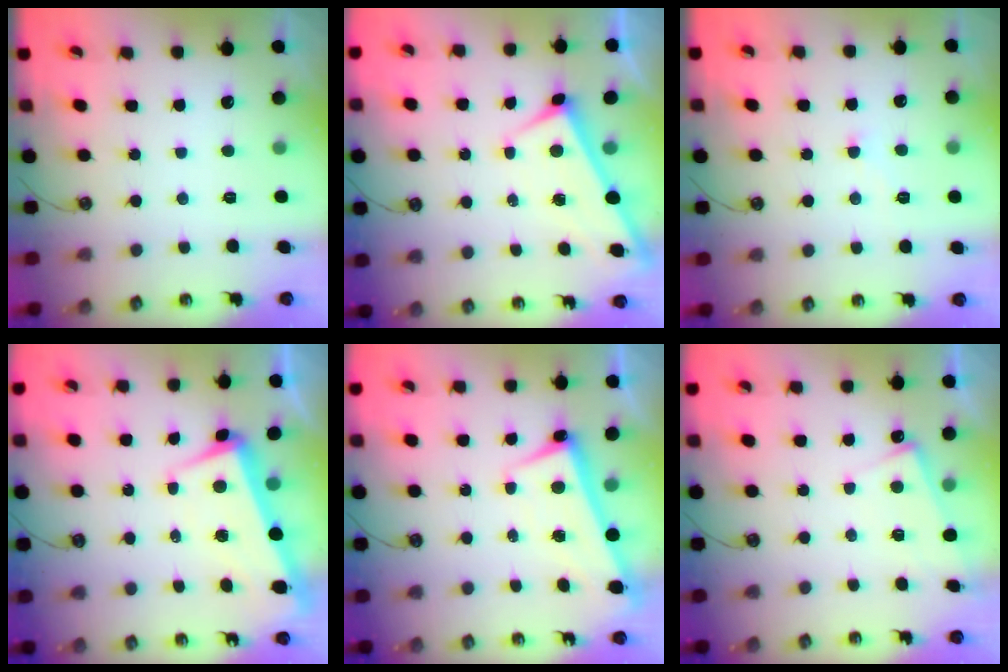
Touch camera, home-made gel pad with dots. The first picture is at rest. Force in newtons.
{"total": 1.8, "press": 1.8, "slide": 0.1}
{"total": 0.5, "press": 0.2, "slide": 0.5}
{"total": 2.1, "press": 0.5, "slide": 2.1}
{"total": 2.4, "press": 2.3, "slide": 0.7}
{"total": 5.4, "press": 5.4, "slide": 0.3}